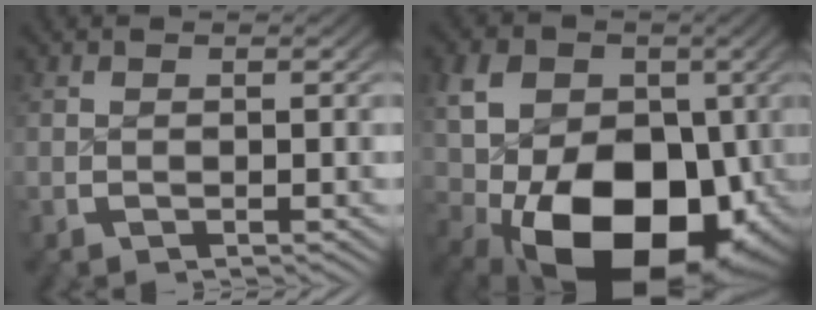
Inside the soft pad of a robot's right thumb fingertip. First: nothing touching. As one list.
[{"total": 20.3, "force": [-3.0, 14.0, 14.4], "torque": [-0.256, -0.091, -0.009]}]